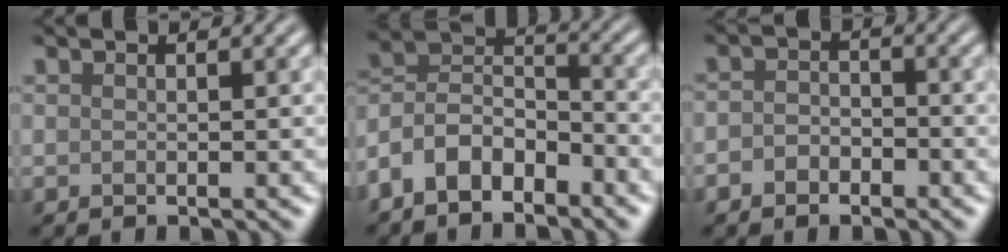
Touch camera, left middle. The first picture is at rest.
{"total": 6.2, "force": [-3.8, 3.2, 3.7], "torque": [-0.069, 0.009, -0.081]}
{"total": 2.0, "force": [-1.1, 1.4, 1.0], "torque": [-0.018, 0.003, -0.028]}